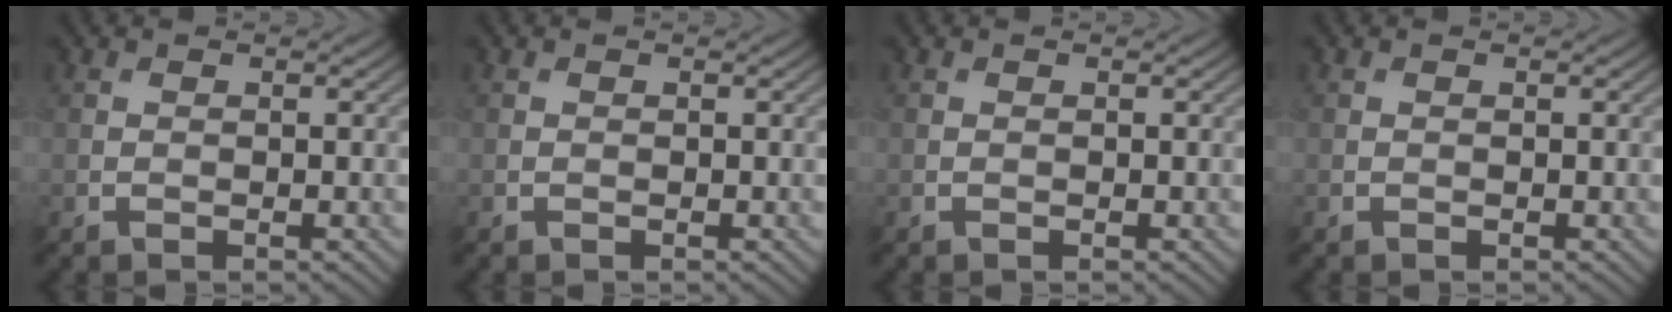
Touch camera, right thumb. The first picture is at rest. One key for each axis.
{"total": 0.0}
{"total": 0.0}
{"total": 0.0}